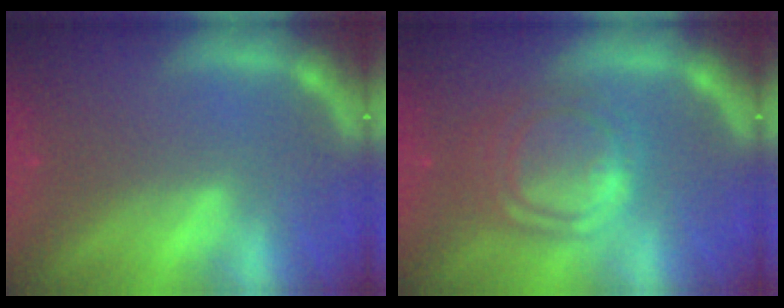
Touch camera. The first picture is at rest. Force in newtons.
{"total": 7.0}